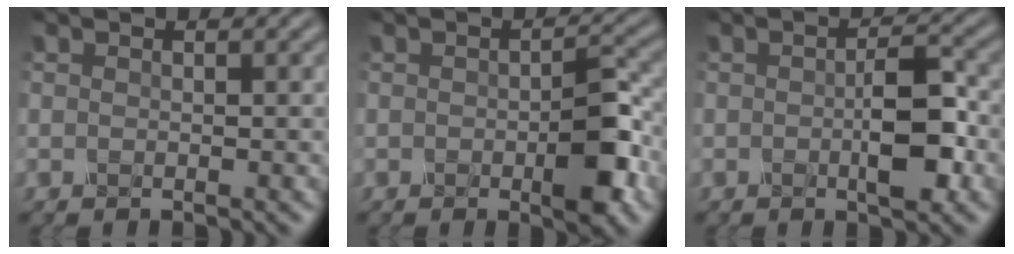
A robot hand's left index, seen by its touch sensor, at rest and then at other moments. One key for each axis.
{"total": 4.6, "fx": -1.6, "fy": 1.2, "fz": 4.1, "tx": -0.071, "ty": 0.003, "tz": -0.026}
{"total": 4.0, "fx": -0.9, "fy": 0.9, "fz": 3.8, "tx": -0.071, "ty": 0.008, "tz": -0.015}